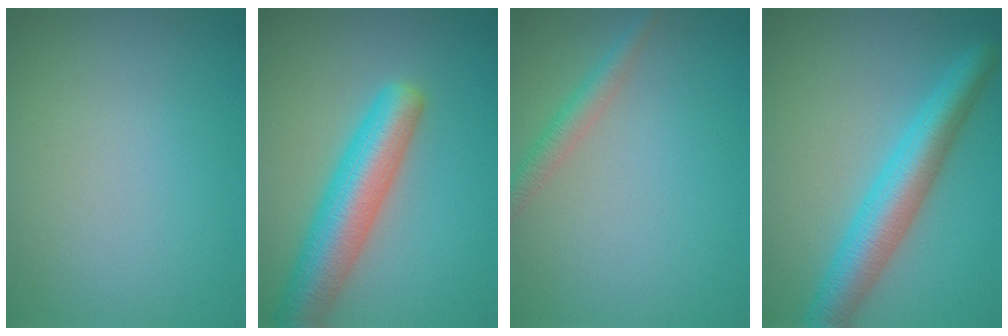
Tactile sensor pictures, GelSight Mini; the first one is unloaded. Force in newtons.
{"total": 7.2, "press": 7.2, "slide": 0.4}
{"total": 2.1, "press": 2.1, "slide": 0.0}
{"total": 5.7, "press": 5.7, "slide": 0.2}